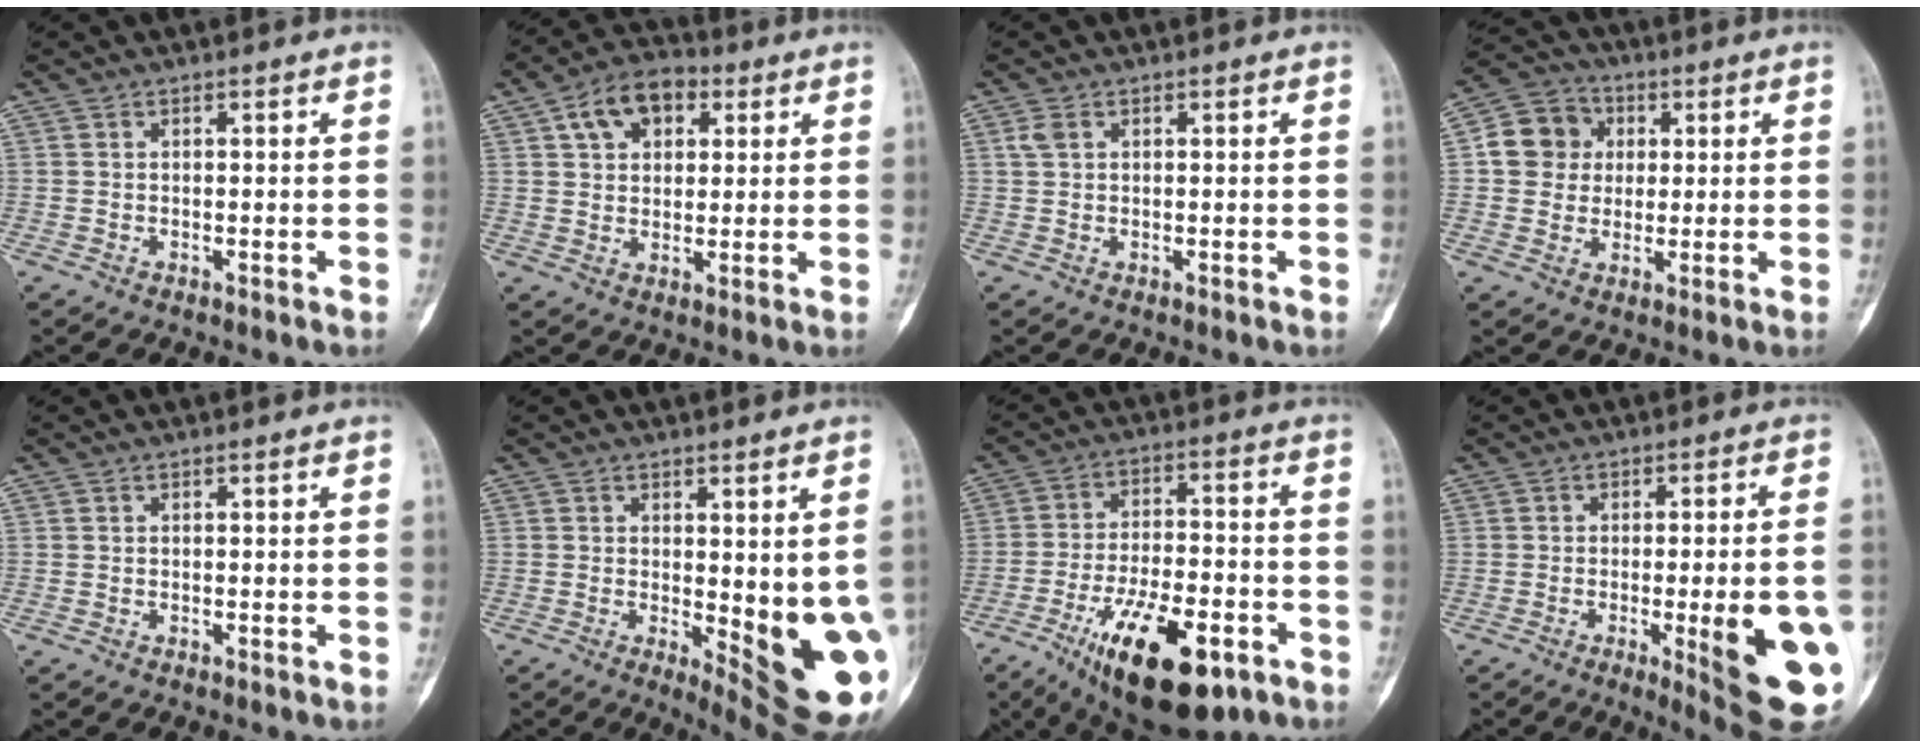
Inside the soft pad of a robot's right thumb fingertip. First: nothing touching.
{"total": 10.2, "force": [4.0, 6.8, 6.5], "torque": [-0.082, 0.007, 0.059]}
{"total": 1.6, "force": [0.5, 1.1, 1.0], "torque": [-0.022, 0.005, 0.010]}
{"total": 9.2, "force": [1.4, 8.4, 3.4], "torque": [-0.031, 0.007, 0.014]}
{"total": 0.0}
{"total": 15.3, "force": [-2.3, 5.1, 14.2], "torque": [-0.150, -0.026, -0.011]}
{"total": 19.4, "force": [-9.7, 8.0, 14.8], "torque": [-0.240, 0.037, -0.146]}
{"total": 17.7, "force": [-4.4, 3.7, 16.8], "torque": [-0.169, -0.002, -0.040]}